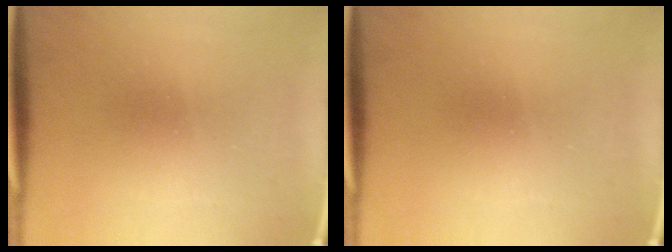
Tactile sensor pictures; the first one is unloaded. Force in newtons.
{"total": 0.0}